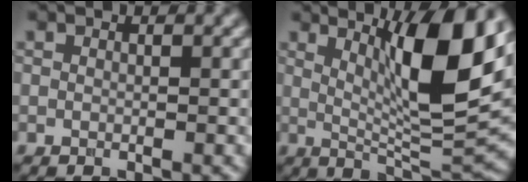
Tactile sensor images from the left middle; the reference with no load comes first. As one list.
[{"total": 10.0, "force": [3.6, 2.2, 9.1], "torque": [-0.133, -0.014, 0.073]}]